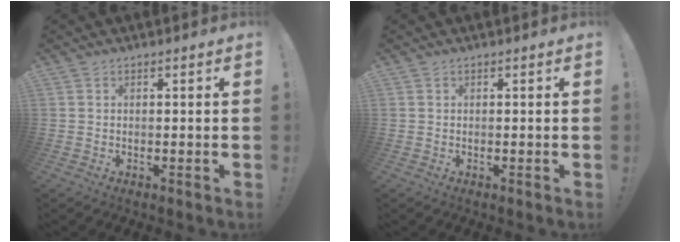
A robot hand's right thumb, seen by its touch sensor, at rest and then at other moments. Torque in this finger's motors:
{"motor_torque": [-0.15, 0.04, -0.14, 0.05, -0.05]}